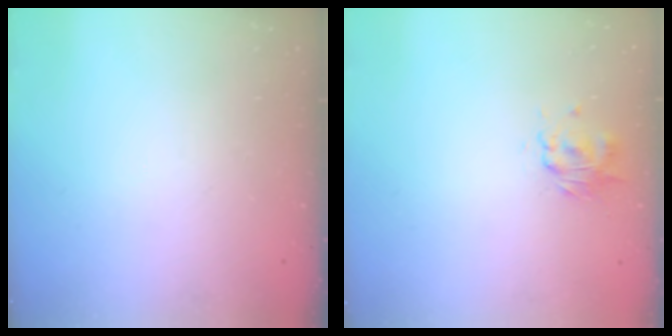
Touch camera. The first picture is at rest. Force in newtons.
{"total": 2.8, "press": 2.7, "slide": 0.7}